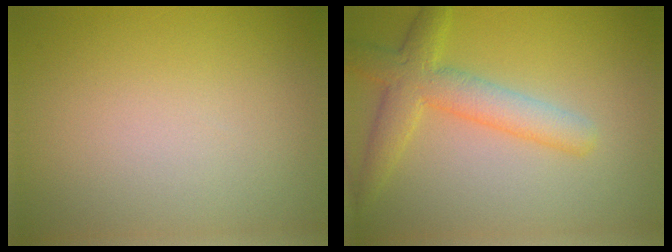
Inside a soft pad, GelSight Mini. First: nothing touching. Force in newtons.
{"total": 4.5, "press": 4.5, "slide": 0.3}